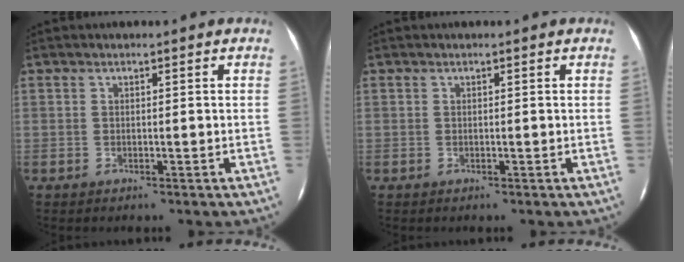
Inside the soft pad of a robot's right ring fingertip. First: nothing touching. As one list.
[{"total": 0.0}]